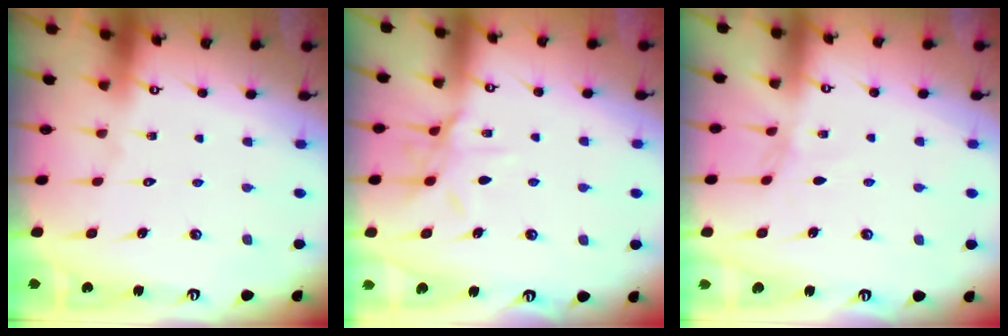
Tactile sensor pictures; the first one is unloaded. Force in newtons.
{"total": 9.0, "press": 9.0, "slide": 0.6}
{"total": 2.2, "press": 2.1, "slide": 0.4}